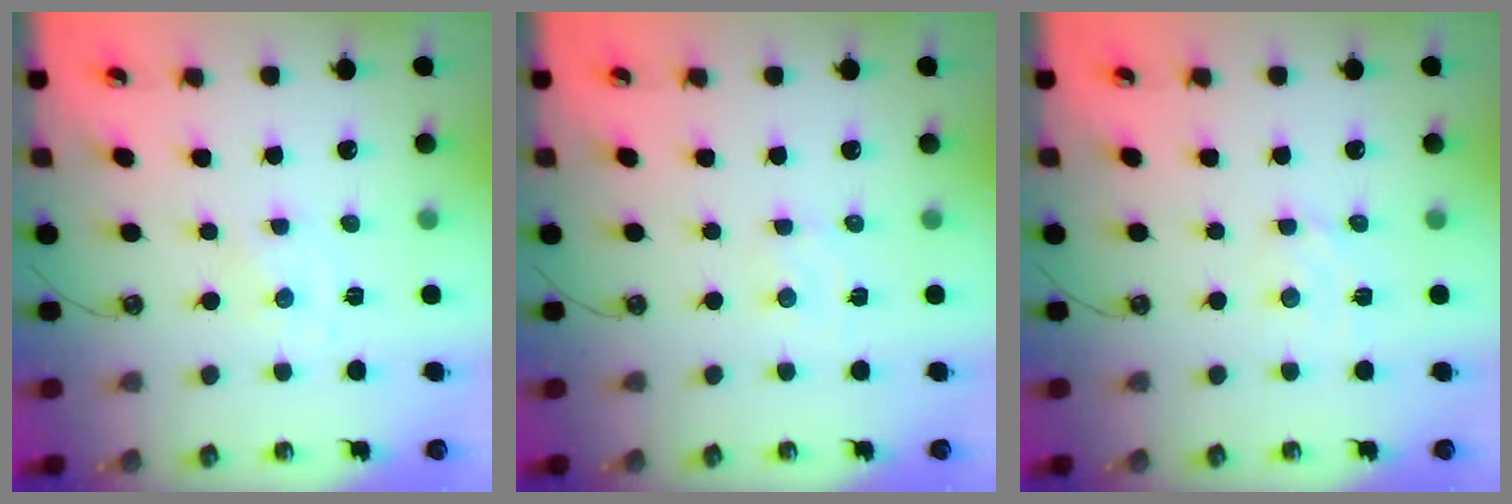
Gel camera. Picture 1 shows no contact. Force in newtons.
{"total": 3.2, "press": 3.2, "slide": 0.4}
{"total": 3.3, "press": 3.3, "slide": 0.3}